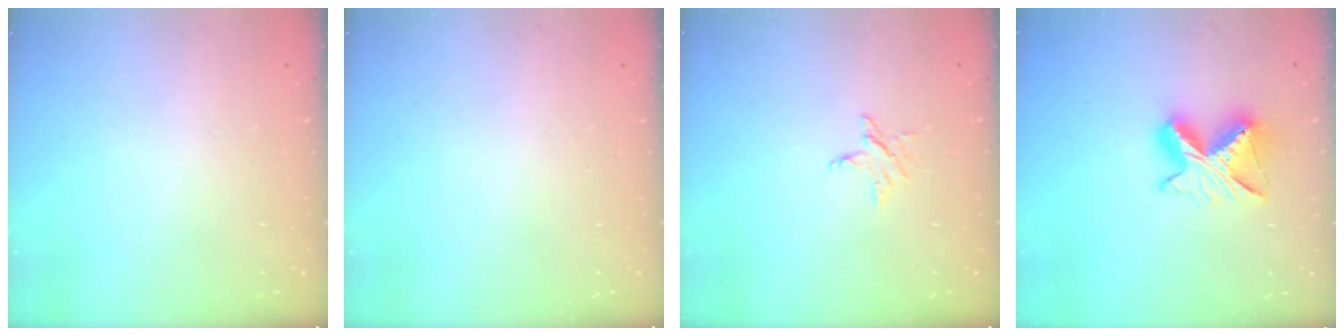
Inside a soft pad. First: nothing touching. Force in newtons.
{"total": 0.0}
{"total": 3.4, "press": 3.4, "slide": 0.3}
{"total": 9.3, "press": 9.3, "slide": 0.9}